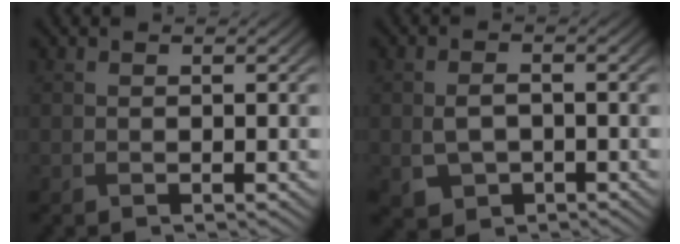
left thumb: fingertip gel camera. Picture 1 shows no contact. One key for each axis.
{"total": 3.4, "fx": -0.8, "fy": 2.4, "fz": 2.3, "tx": -0.055, "ty": -0.011, "tz": -0.013}